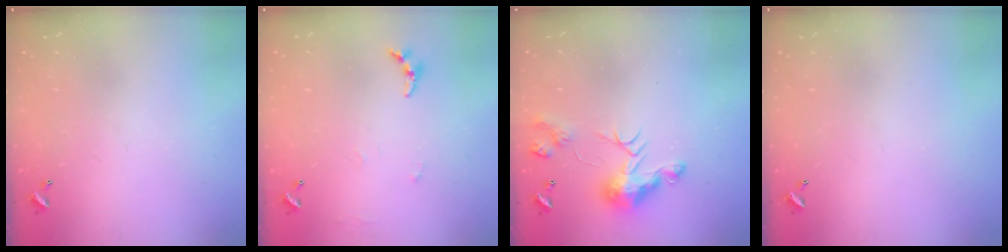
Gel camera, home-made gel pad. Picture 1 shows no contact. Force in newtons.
{"total": 5.2, "press": 5.2, "slide": 0.5}
{"total": 11.0, "press": 11.0, "slide": 0.7}
{"total": 0.0}